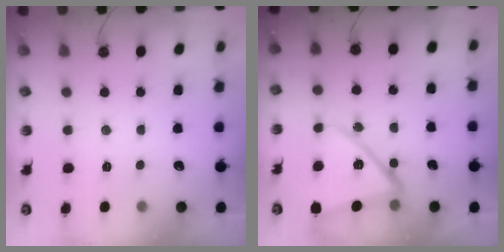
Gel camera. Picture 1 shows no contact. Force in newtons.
{"total": 13.4, "press": 13.3, "slide": 1.7}